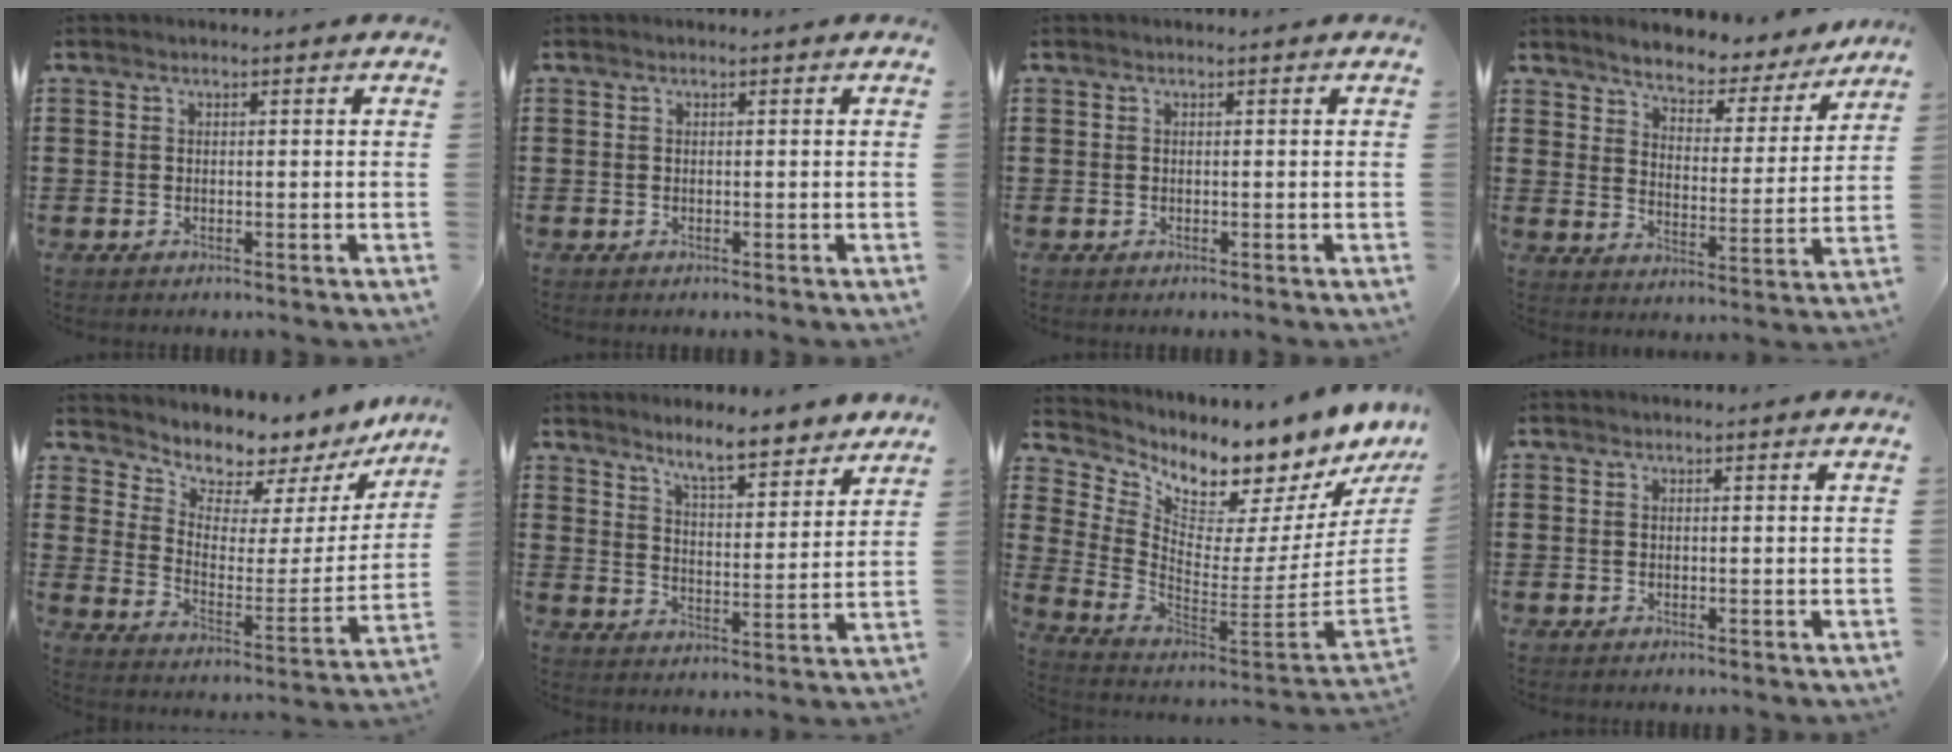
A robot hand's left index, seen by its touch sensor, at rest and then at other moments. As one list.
[{"total": 0.0}, {"total": 0.0}, {"total": 4.8, "force": [4.7, 0.8, 0.9], "torque": [-0.038, -0.036, 0.073]}, {"total": 6.2, "force": [5.8, 2.2, 0.0], "torque": [-0.027, -0.061, 0.096]}, {"total": 6.9, "force": [6.4, 0.4, 2.6], "torque": [-0.057, -0.038, 0.110]}, {"total": 5.1, "force": [4.9, 0.9, 0.9], "torque": [-0.055, -0.075, 0.077]}, {"total": 0.0}]